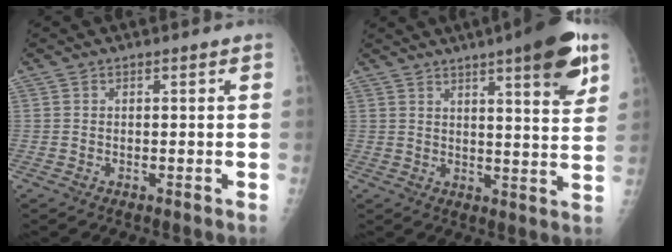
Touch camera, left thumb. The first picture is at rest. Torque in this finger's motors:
{"motor_torque": [1.85, 1.32, 1.06, -0.83, 0.26]}